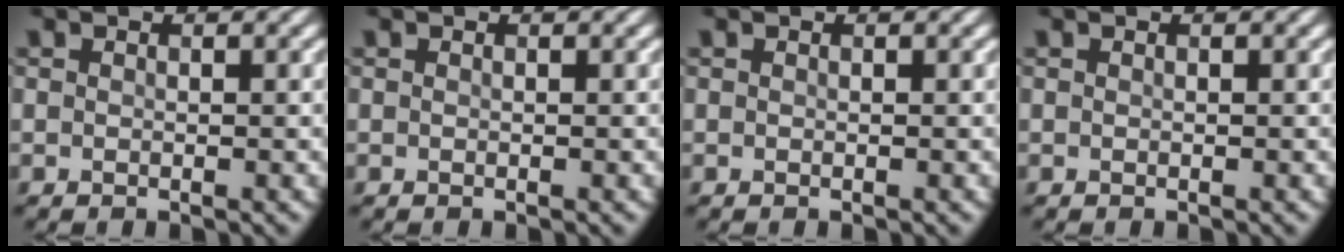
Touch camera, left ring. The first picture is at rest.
{"total": 0.0}
{"total": 0.0}
{"total": 0.0}